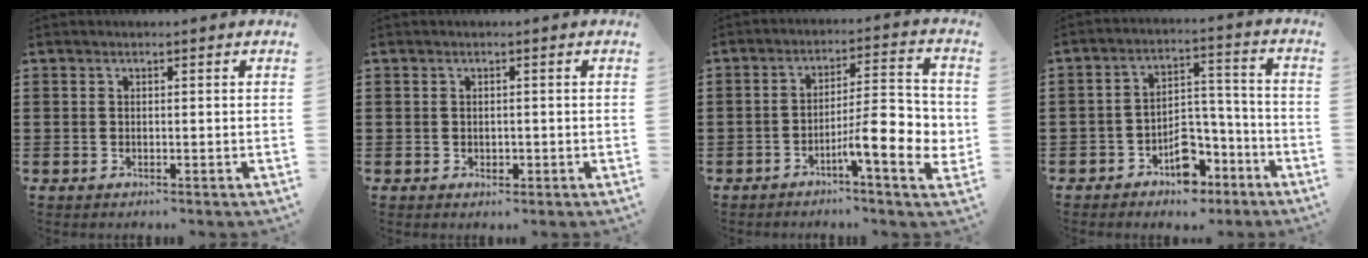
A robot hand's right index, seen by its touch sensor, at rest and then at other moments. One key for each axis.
{"total": 0.8, "fx": -0.1, "fy": 0.7, "fz": 0.4, "tx": -0.010, "ty": 0.003, "tz": -0.002}
{"total": 9.3, "fx": -2.9, "fy": 2.1, "fz": 8.6, "tx": -0.134, "ty": -0.012, "tz": -0.053}
{"total": 7.2, "fx": -4.5, "fy": 4.2, "fz": 3.7, "tx": -0.056, "ty": 0.027, "tz": -0.079}